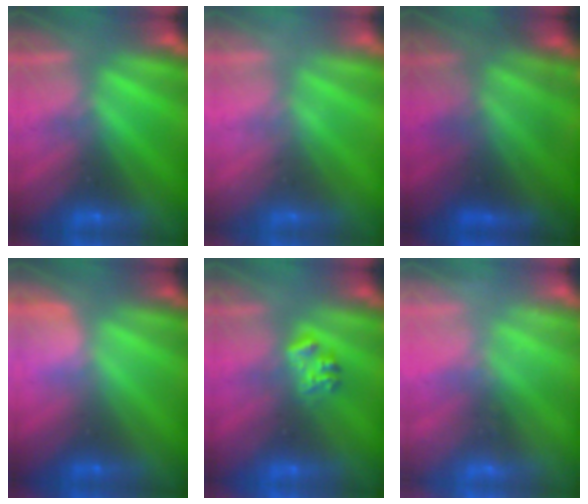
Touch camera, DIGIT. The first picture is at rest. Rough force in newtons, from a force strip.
{"total": 2.3}
{"total": 4.7}
{"total": 2.7}
{"total": 2.3}
{"total": 2.3}